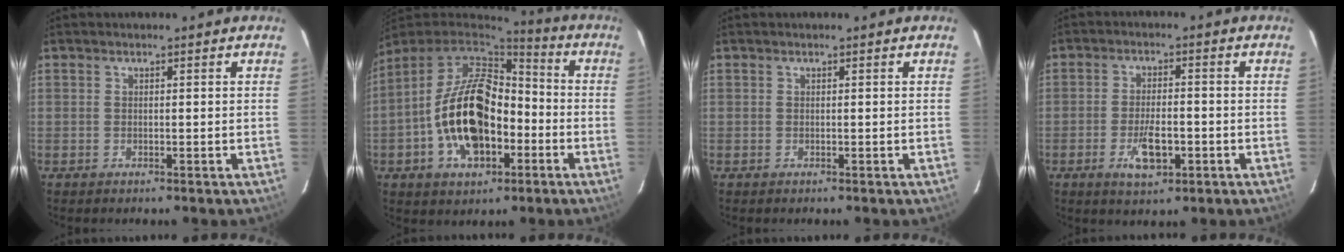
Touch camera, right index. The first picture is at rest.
{"total": 17.9, "force": [-4.7, 10.3, 13.9], "torque": [-0.281, 0.008, -0.076]}
{"total": 0.0}
{"total": 6.8, "force": [-2.6, 2.7, 5.7], "torque": [-0.112, -0.007, -0.041]}